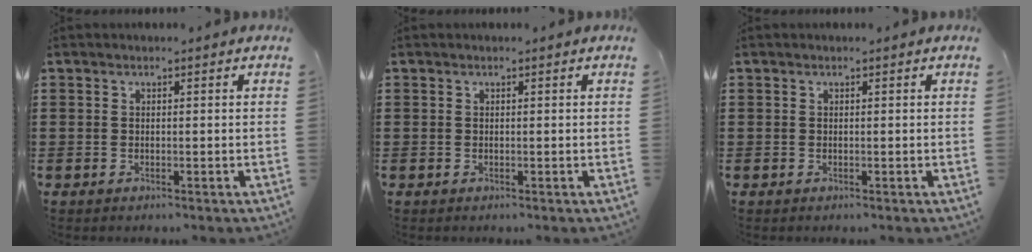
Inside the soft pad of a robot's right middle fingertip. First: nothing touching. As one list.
[{"total": 0.0}, {"total": 0.0}]